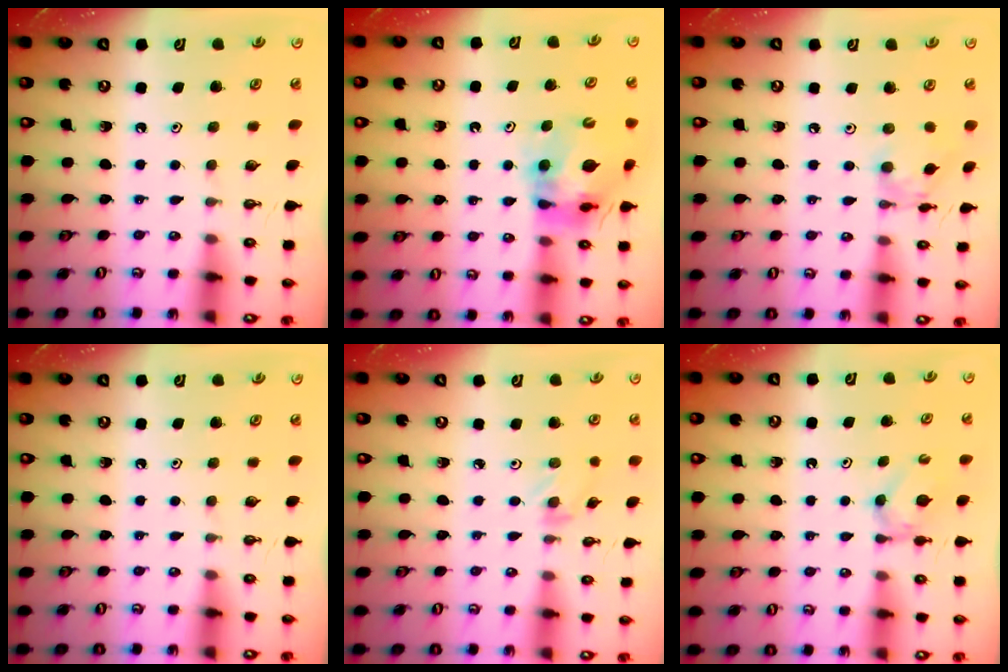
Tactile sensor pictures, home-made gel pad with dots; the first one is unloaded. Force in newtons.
{"total": 13.6, "press": 13.6, "slide": 1.4}
{"total": 5.4, "press": 5.4, "slide": 0.4}
{"total": 0.0}
{"total": 0.9, "press": 0.9, "slide": 0.2}
{"total": 3.7, "press": 3.6, "slide": 0.6}